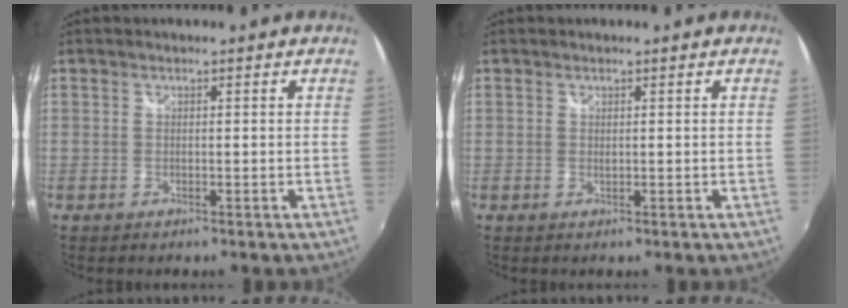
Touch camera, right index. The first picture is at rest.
{"total": 0.0}